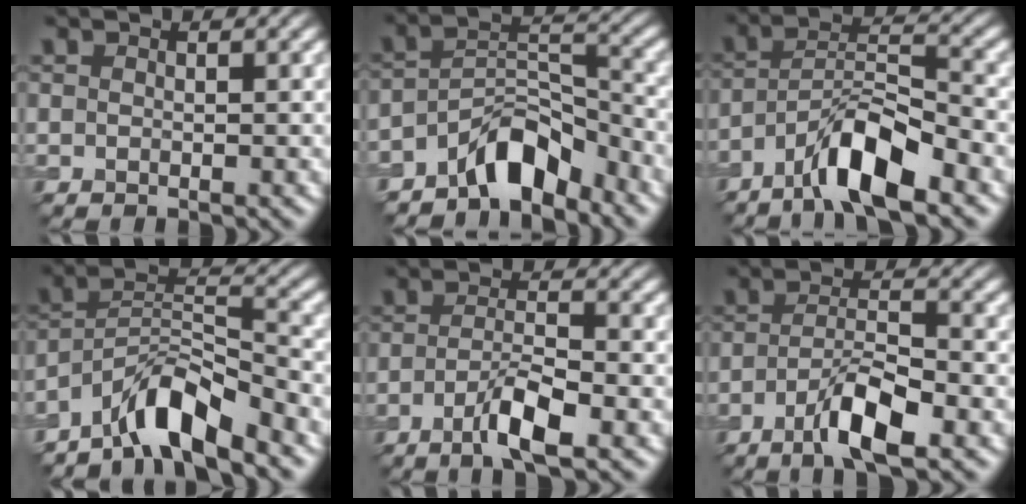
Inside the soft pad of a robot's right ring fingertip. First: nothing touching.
{"total": 6.1, "force": [-4.7, 2.4, 3.1], "torque": [-0.038, 0.009, -0.093]}
{"total": 7.4, "force": [-4.9, 1.7, 5.3], "torque": [-0.093, 0.012, -0.091]}
{"total": 6.9, "force": [-5.5, 1.5, 3.8], "torque": [-0.065, 0.008, -0.105]}
{"total": 4.3, "force": [-2.2, 0.8, 3.6], "torque": [-0.069, 0.005, -0.045]}
{"total": 5.5, "force": [-3.0, 1.2, 4.5], "torque": [-0.081, 0.007, -0.057]}